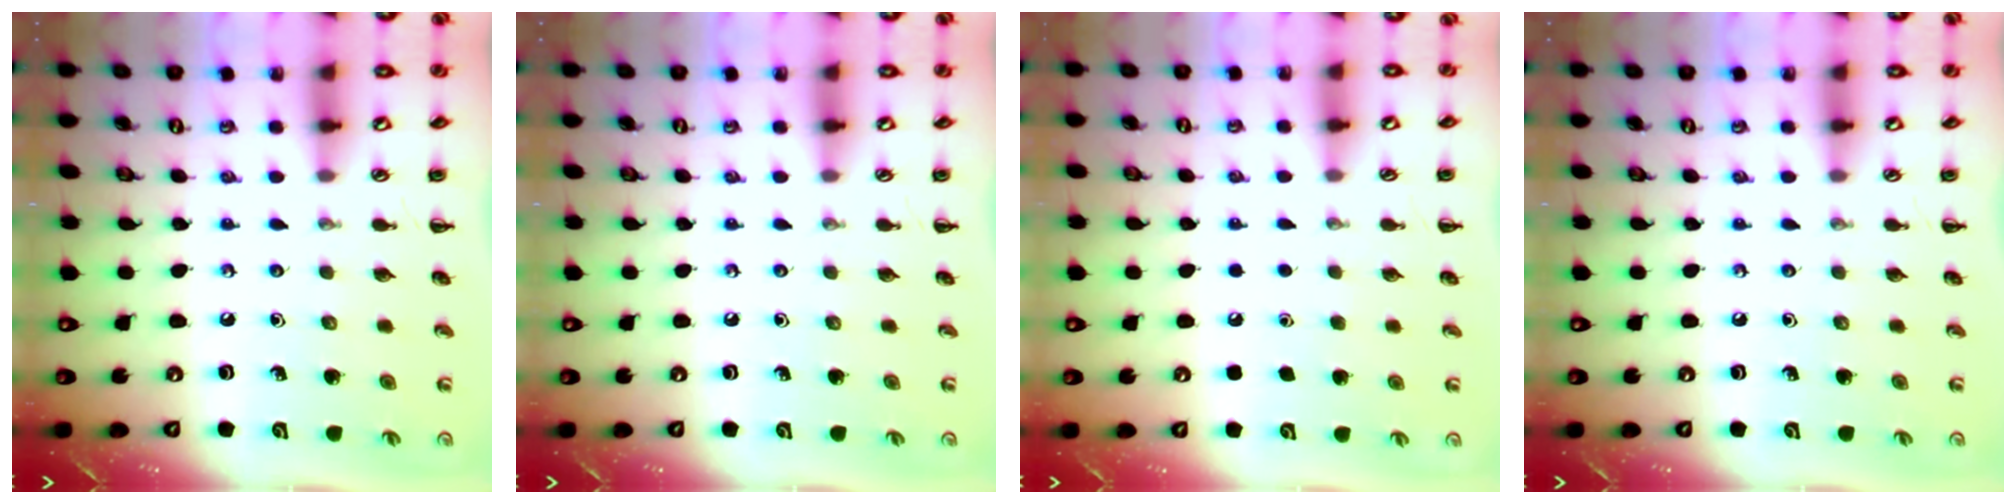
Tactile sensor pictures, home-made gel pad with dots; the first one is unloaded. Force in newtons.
{"total": 0.0}
{"total": 1.6, "press": 1.6, "slide": 0.1}
{"total": 0.0}